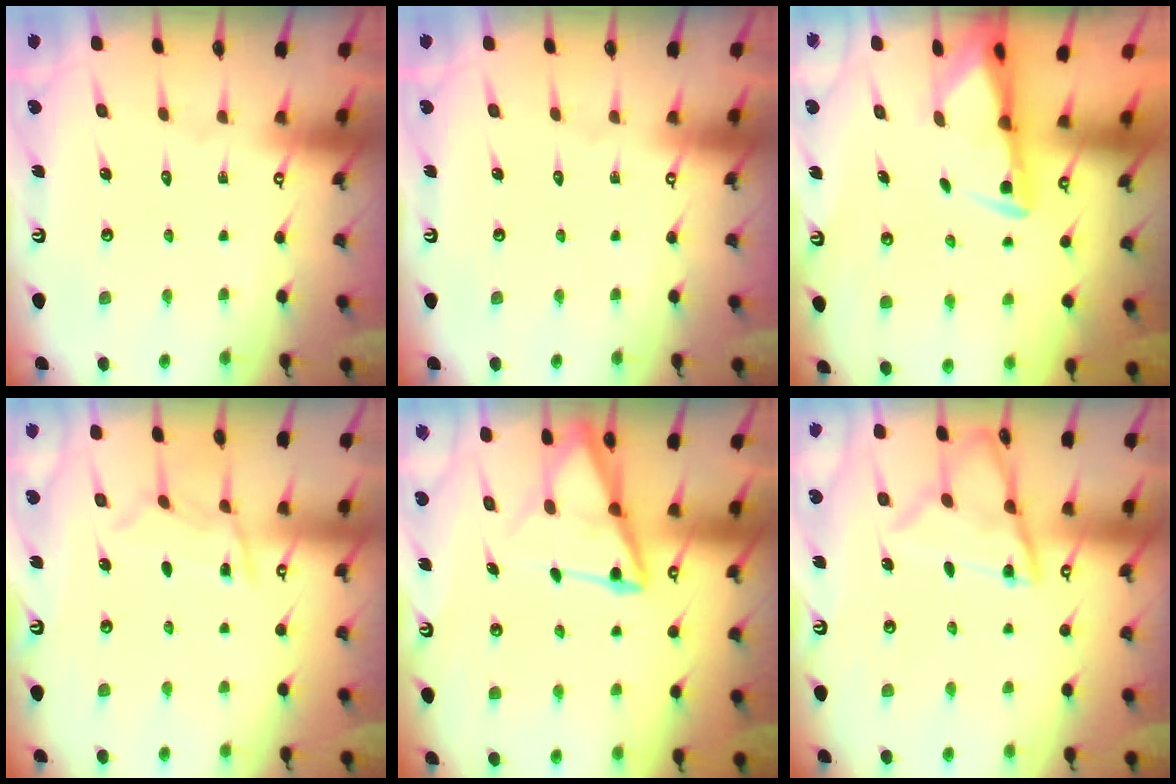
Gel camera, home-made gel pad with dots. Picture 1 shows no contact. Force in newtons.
{"total": 0.0}
{"total": 2.8, "press": 2.8, "slide": 0.4}
{"total": 8.5, "press": 8.4, "slide": 0.9}
{"total": 10.1, "press": 10.1, "slide": 1.2}
{"total": 10.7, "press": 10.6, "slide": 0.6}